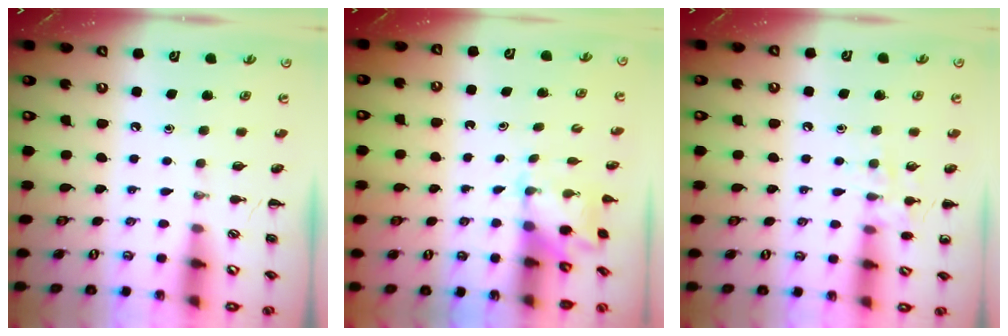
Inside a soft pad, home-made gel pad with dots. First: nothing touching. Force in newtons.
{"total": 2.0, "press": 1.9, "slide": 0.6}
{"total": 8.3, "press": 8.1, "slide": 1.6}